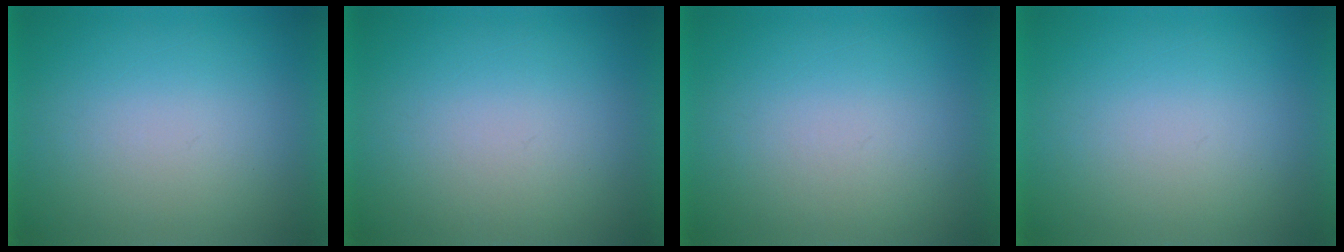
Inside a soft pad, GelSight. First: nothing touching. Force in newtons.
{"total": 1.0}
{"total": 1.1}
{"total": 0.0}